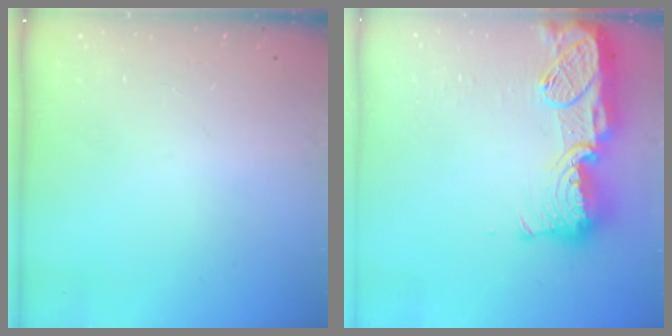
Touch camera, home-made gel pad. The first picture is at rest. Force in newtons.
{"total": 19.4, "press": 19.0, "slide": 3.7}